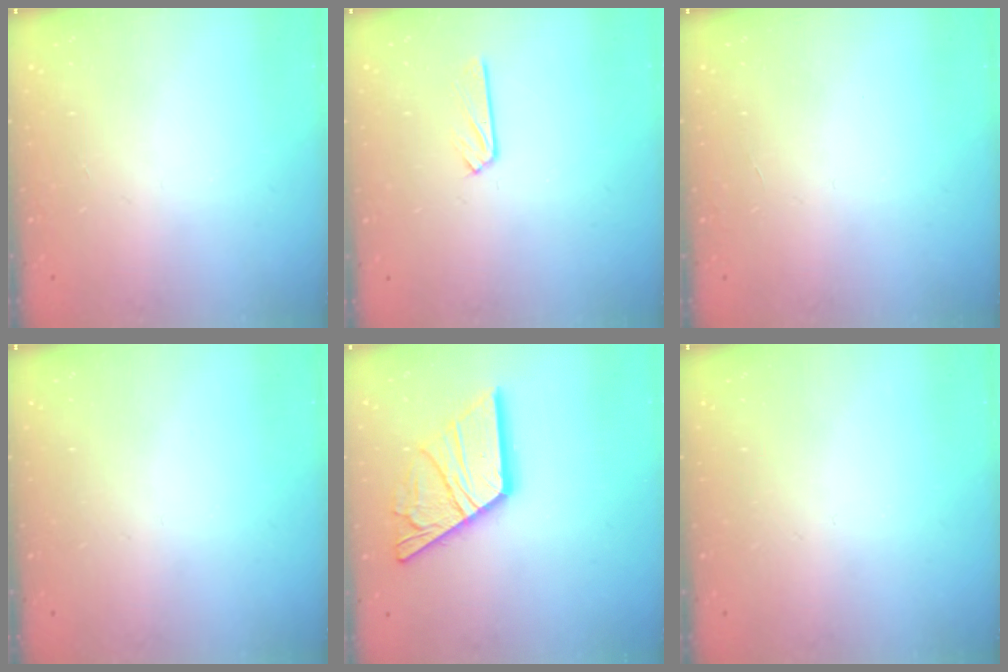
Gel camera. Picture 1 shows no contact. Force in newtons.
{"total": 2.6, "press": 2.5, "slide": 0.3}
{"total": 0.0}
{"total": 0.0}
{"total": 18.9, "press": 18.8, "slide": 1.8}
{"total": 0.0}